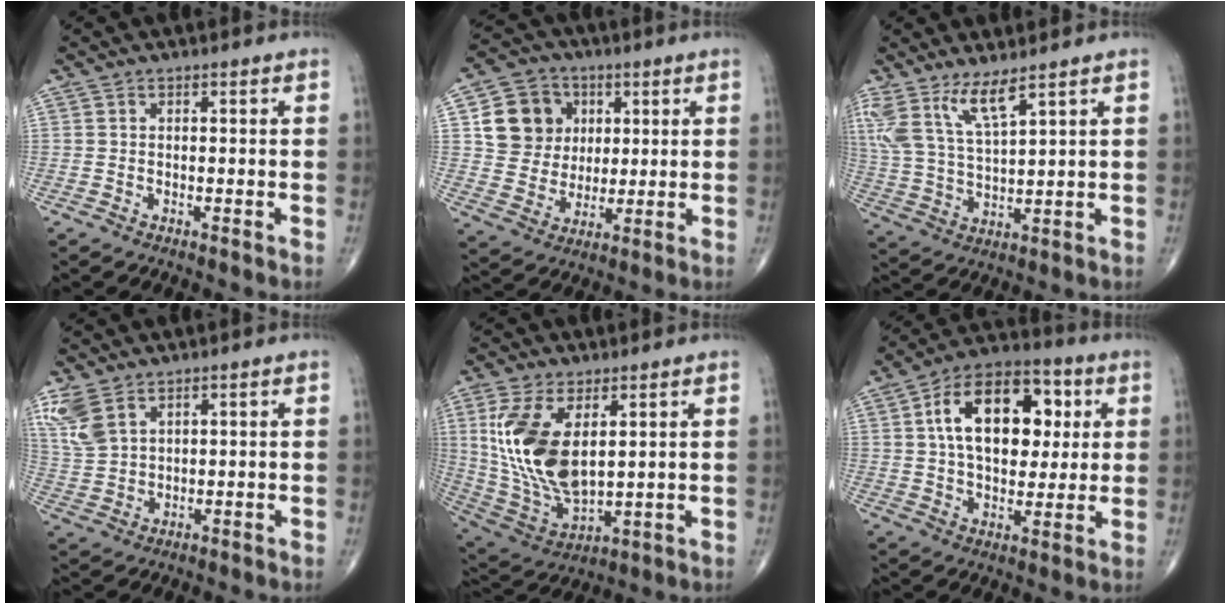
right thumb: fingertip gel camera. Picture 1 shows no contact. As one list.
[{"total": 12.1, "force": [3.3, 10.8, 4.4], "torque": [-0.043, -0.002, 0.061]}, {"total": 9.4, "force": [6.4, 2.0, 6.6], "torque": [-0.145, -0.031, 0.142]}, {"total": 7.5, "force": [4.6, 3.9, 4.3], "torque": [-0.097, -0.007, 0.108]}, {"total": 17.3, "force": [4.2, 8.7, 14.3], "torque": [-0.284, -0.022, 0.100]}, {"total": 19.1, "force": [4.6, 11.6, 14.4], "torque": [-0.196, 0.010, 0.071]}]